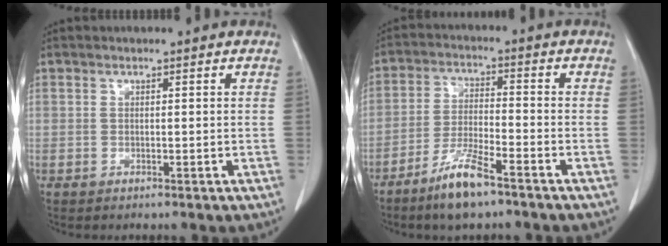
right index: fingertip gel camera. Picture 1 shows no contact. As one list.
[{"total": 8.0, "force": [-5.6, 1.0, 5.5], "torque": [-0.117, -0.015, -0.106]}]